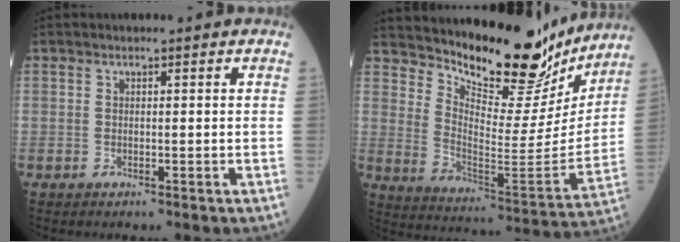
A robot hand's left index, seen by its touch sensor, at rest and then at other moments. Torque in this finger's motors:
{"motor_torque": [1.32, -0.82, 0.52, 0.09]}